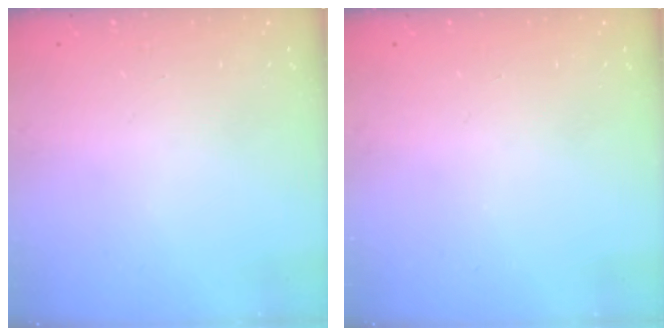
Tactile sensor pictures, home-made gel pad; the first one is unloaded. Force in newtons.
{"total": 0.0}